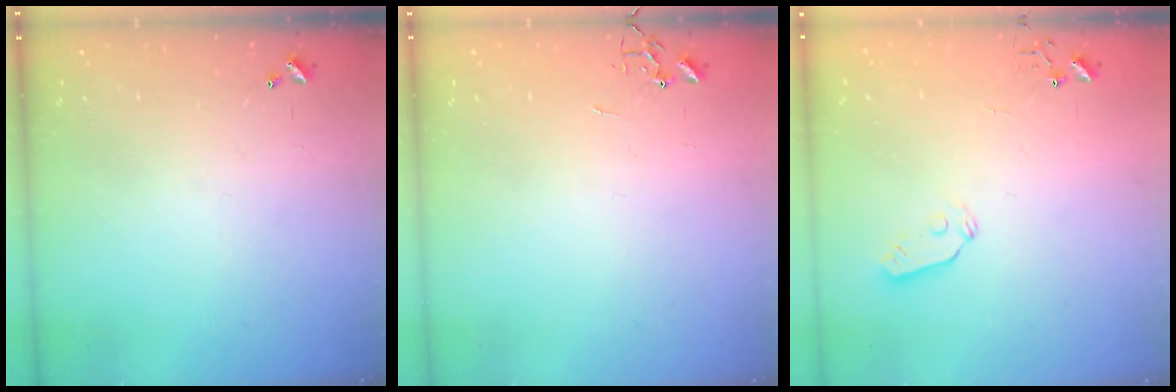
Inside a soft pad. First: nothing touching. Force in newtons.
{"total": 0.0}
{"total": 3.8, "press": 3.8, "slide": 0.6}